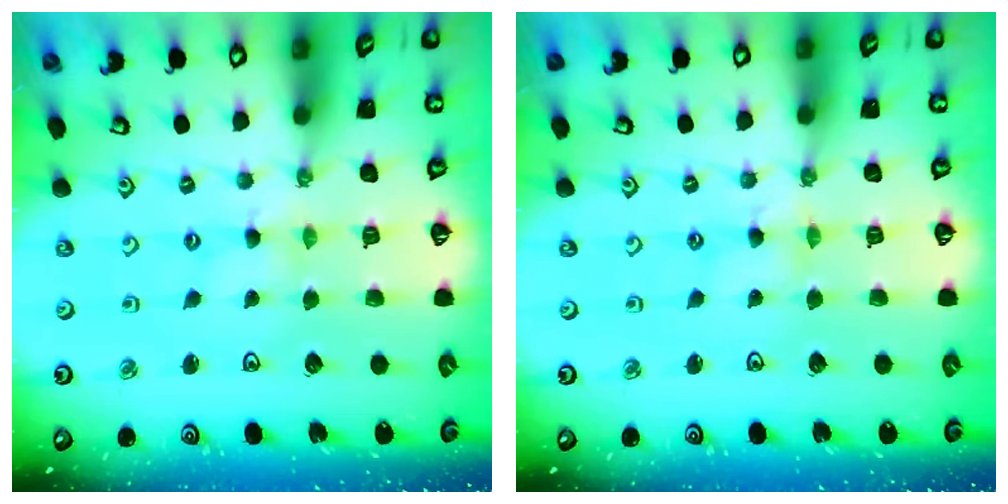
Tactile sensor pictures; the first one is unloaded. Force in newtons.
{"total": 1.5, "press": 1.4, "slide": 0.3}